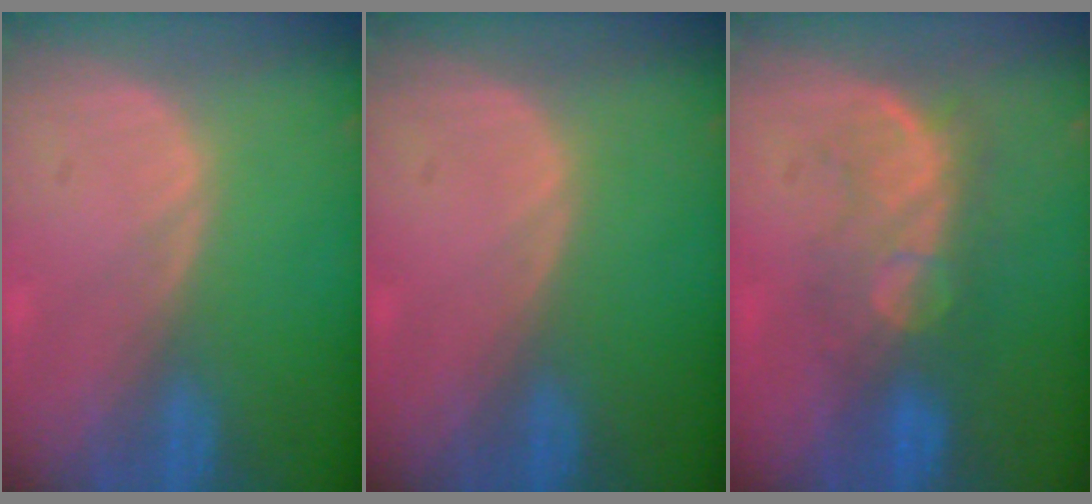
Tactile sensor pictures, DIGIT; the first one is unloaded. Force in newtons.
{"total": 0.0}
{"total": 7.5, "press": 7.2, "slide": 2.1}